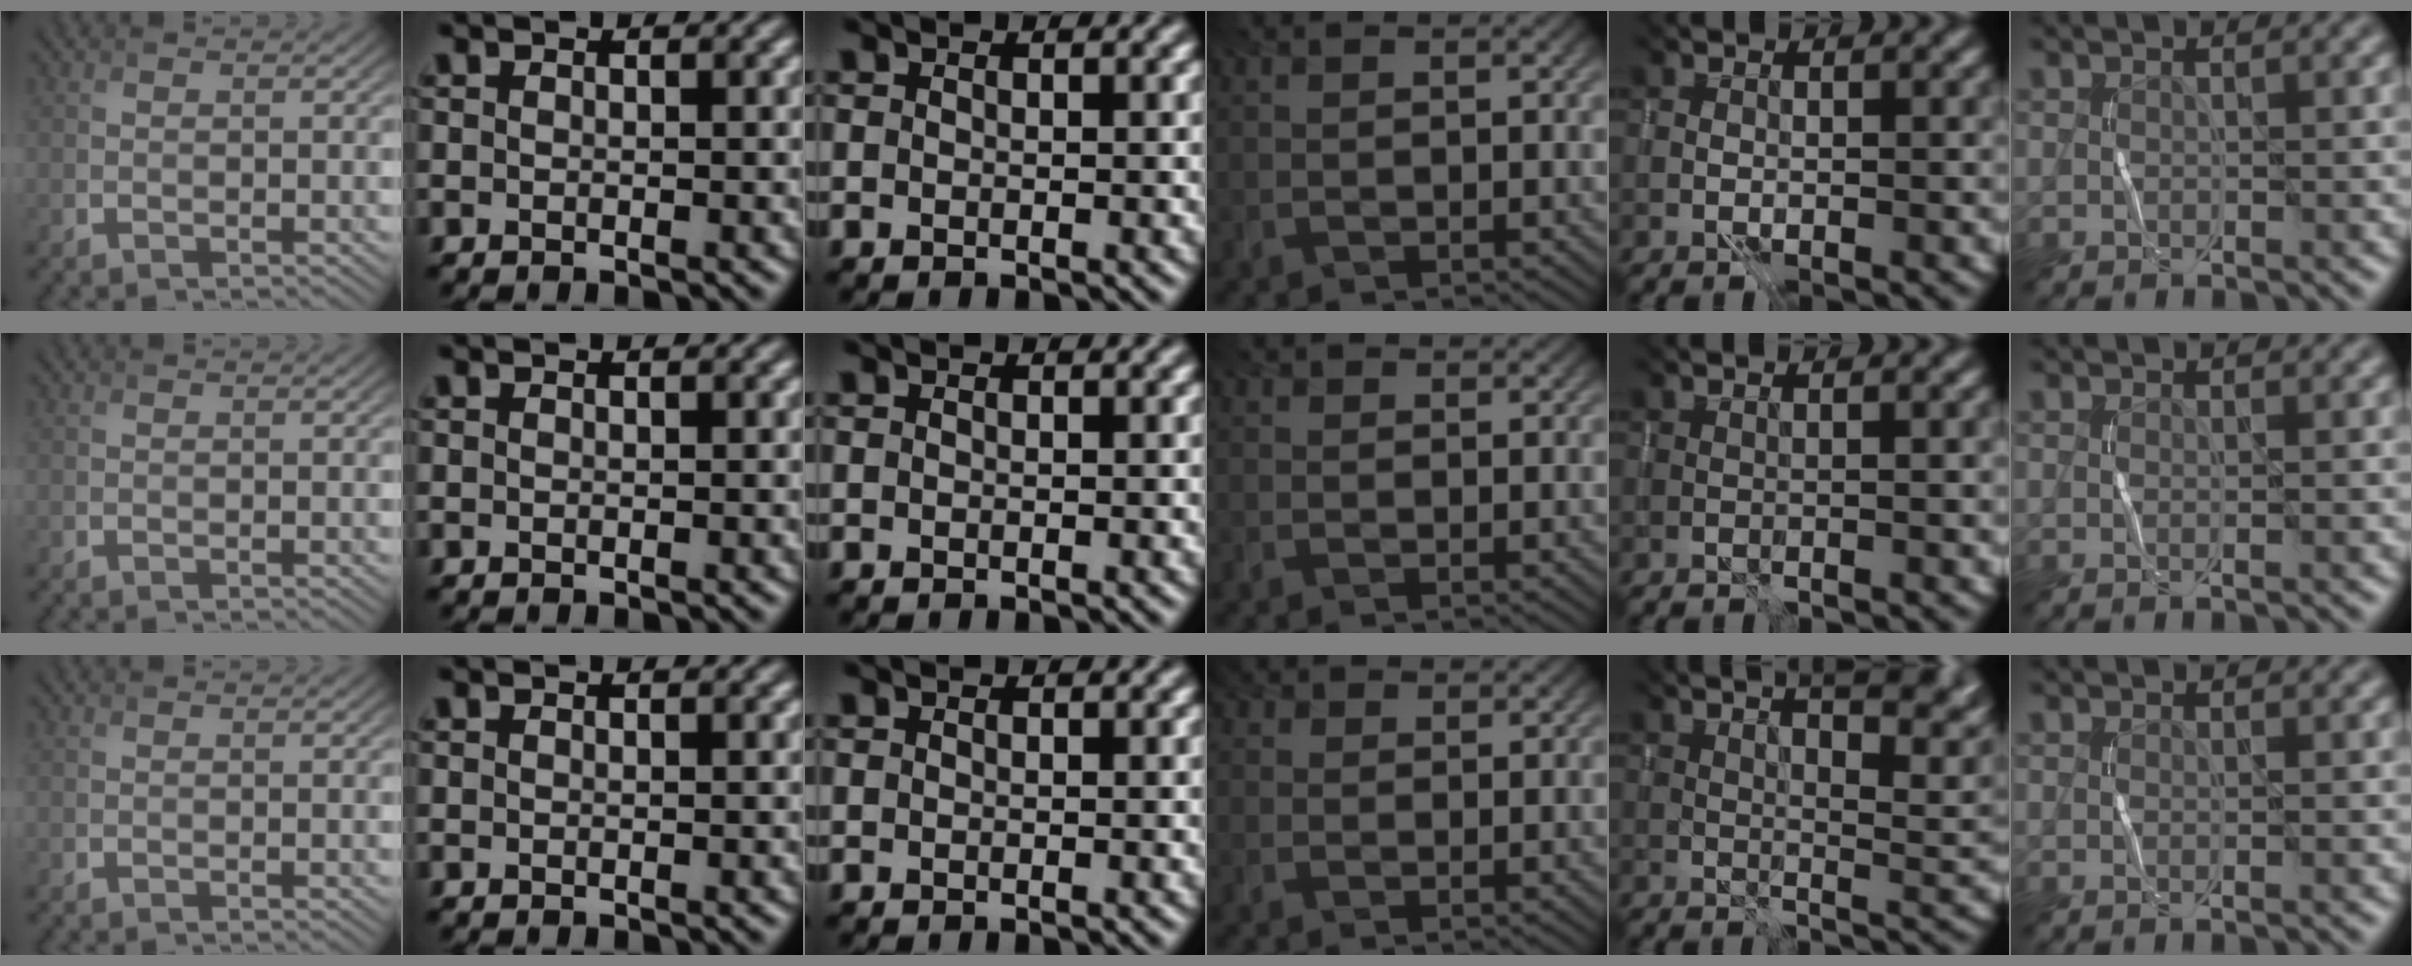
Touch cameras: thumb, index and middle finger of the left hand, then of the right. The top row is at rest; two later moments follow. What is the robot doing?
{"motion": "wrap", "object": "cellophane"}